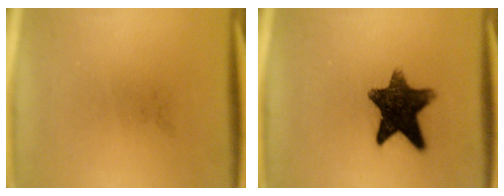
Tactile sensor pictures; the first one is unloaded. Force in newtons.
{"total": 11.8}